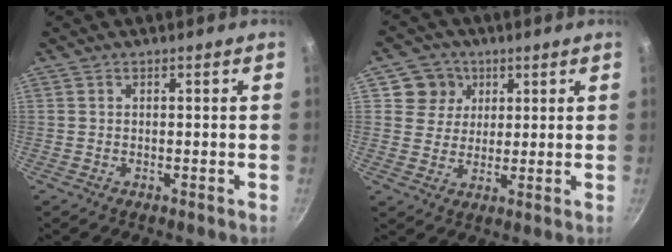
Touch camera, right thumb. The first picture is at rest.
{"total": 6.7, "force": [2.5, 6.1, 1.2], "torque": [0.019, -0.001, 0.036]}